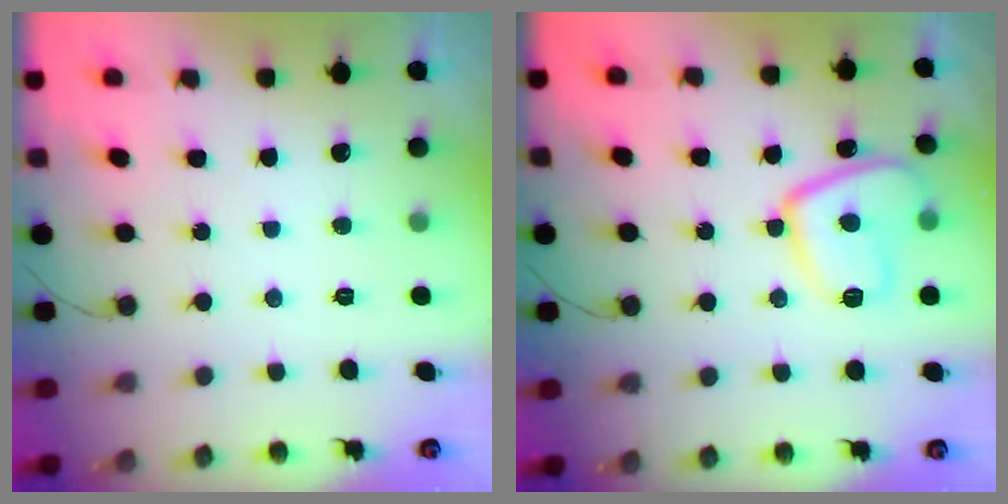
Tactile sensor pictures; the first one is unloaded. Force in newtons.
{"total": 11.3, "press": 11.3, "slide": 1.1}